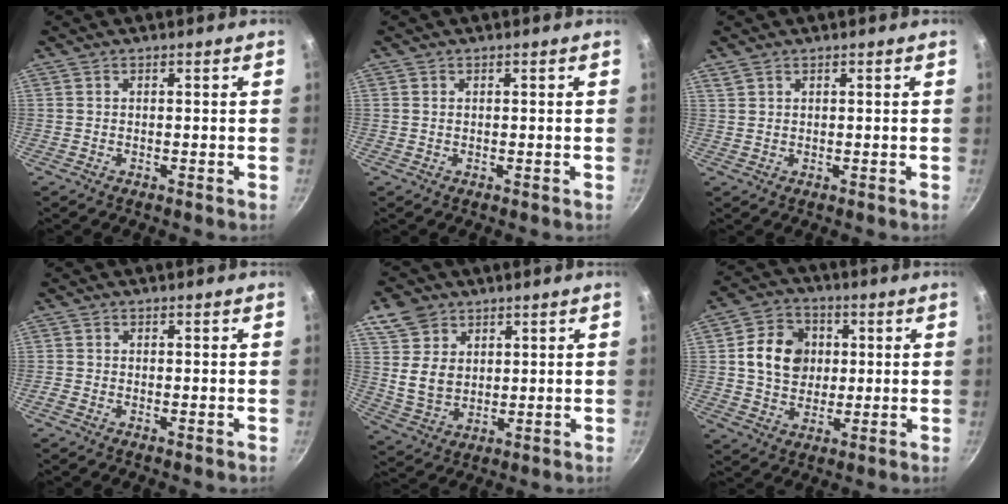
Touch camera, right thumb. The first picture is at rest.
{"total": 0.5, "force": [0.1, 0.4, 0.3], "torque": [-0.005, 0.002, 0.002]}
{"total": 1.5, "force": [1.1, 0.8, 0.6], "torque": [-0.009, 0.001, 0.023]}
{"total": 0.7, "force": [-0.4, 0.3, 0.5], "torque": [-0.017, 0.002, -0.012]}
{"total": 9.8, "force": [4.7, 7.6, 4.1], "torque": [-0.046, -0.022, 0.095]}
{"total": 11.5, "force": [1.8, 9.4, 6.2], "torque": [-0.076, 0.008, 0.025]}